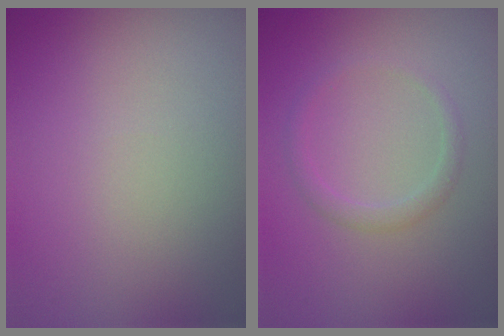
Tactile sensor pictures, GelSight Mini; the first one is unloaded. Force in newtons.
{"total": 1.4, "press": 1.4, "slide": 0.0}